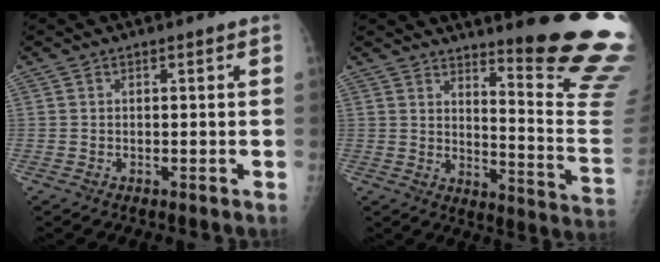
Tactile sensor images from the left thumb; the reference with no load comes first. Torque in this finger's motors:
{"motor_torque": [4.57, 0.43, 1.40, -1.38, 0.25]}